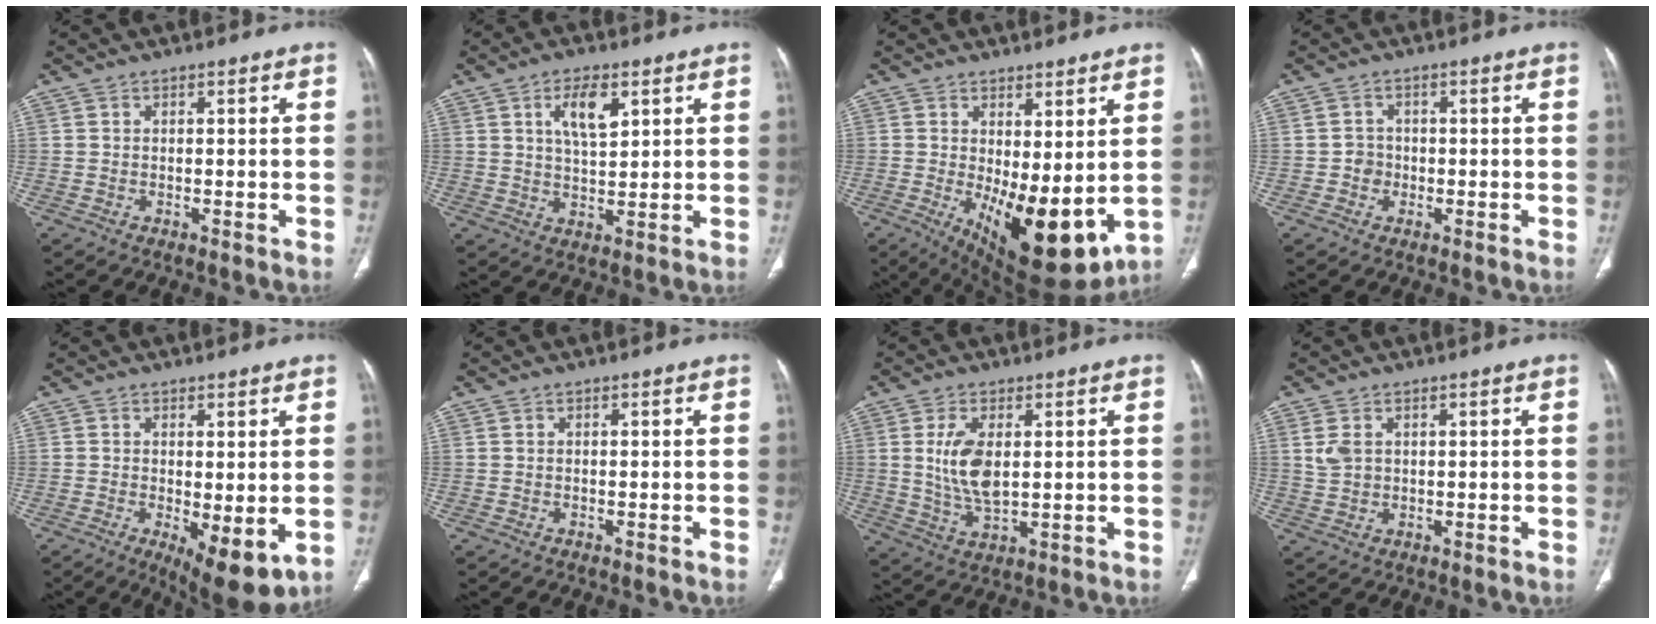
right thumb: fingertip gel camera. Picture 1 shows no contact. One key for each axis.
{"total": 7.2, "fx": 3.1, "fy": 3.2, "fz": 5.7, "tx": -0.089, "ty": -0.014, "tz": 0.056}
{"total": 15.0, "fx": -0.9, "fy": 6.4, "fz": 13.5, "tx": -0.197, "ty": -0.035, "tz": 0.009}
{"total": 2.2, "fx": -0.5, "fy": 2.1, "fz": 0.6, "tx": 0.002, "ty": 0.009, "tz": -0.012}
{"total": 8.6, "fx": -1.6, "fy": 3.3, "fz": 7.8, "tx": -0.114, "ty": -0.026, "tz": -0.016}
{"total": 0.0}
{"total": 8.6, "fx": 1.5, "fy": 4.1, "fz": 7.4, "tx": -0.148, "ty": -0.016, "tz": 0.039}
{"total": 3.4, "fx": 1.3, "fy": 2.2, "fz": 2.3, "tx": -0.052, "ty": 0.001, "tz": 0.035}